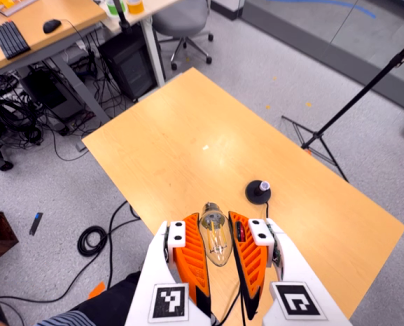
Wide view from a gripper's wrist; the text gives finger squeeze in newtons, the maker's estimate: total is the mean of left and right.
{"total": 21.4, "left": 24.3, "right": 18.5}